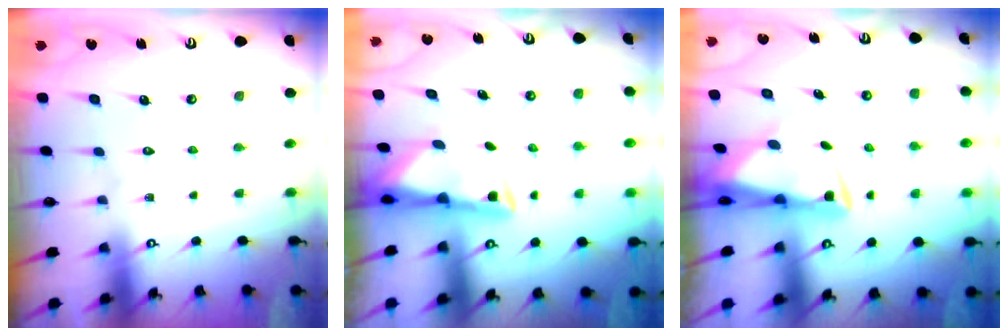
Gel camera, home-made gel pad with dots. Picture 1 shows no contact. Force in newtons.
{"total": 2.9, "press": 2.9, "slide": 0.5}
{"total": 3.4, "press": 3.3, "slide": 0.6}